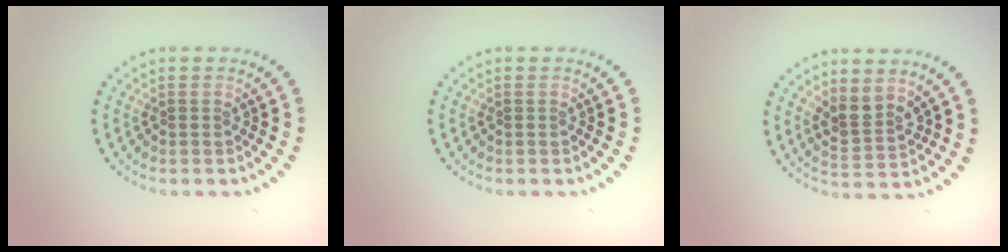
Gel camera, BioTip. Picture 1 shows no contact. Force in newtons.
{"total": 0.0}
{"total": 2.9, "press": 2.4, "slide": 1.6}